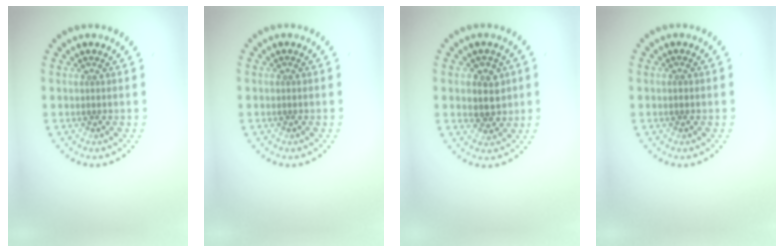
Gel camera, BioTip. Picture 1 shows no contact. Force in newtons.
{"total": 0.0}
{"total": 2.8, "press": 2.7, "slide": 0.8}
{"total": 0.6, "press": 0.6, "slide": 0.1}